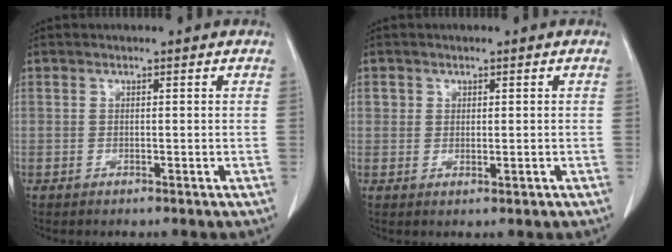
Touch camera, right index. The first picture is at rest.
{"total": 1.4, "force": [0.1, 1.2, 0.8], "torque": [-0.014, -0.003, 0.004]}